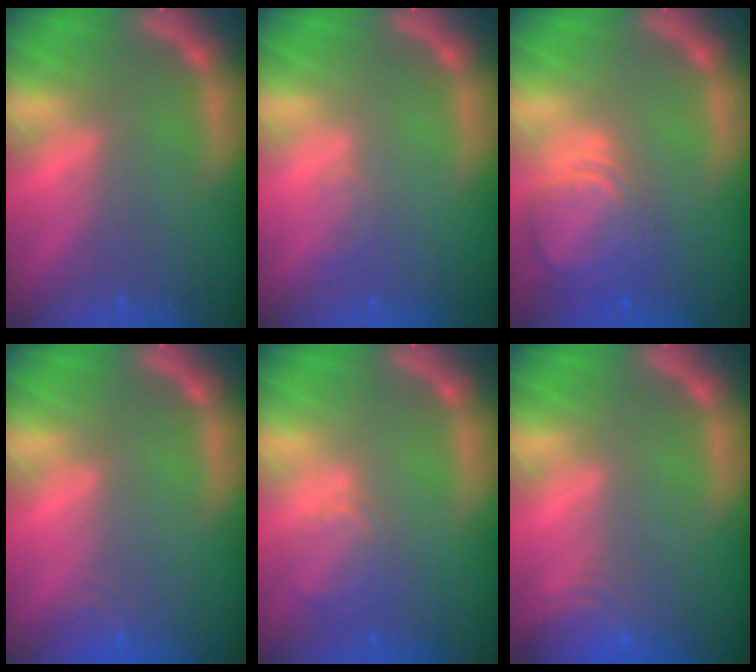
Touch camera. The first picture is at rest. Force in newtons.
{"total": 1.0}
{"total": 6.5}
{"total": 1.4}
{"total": 2.9}
{"total": 5.0}